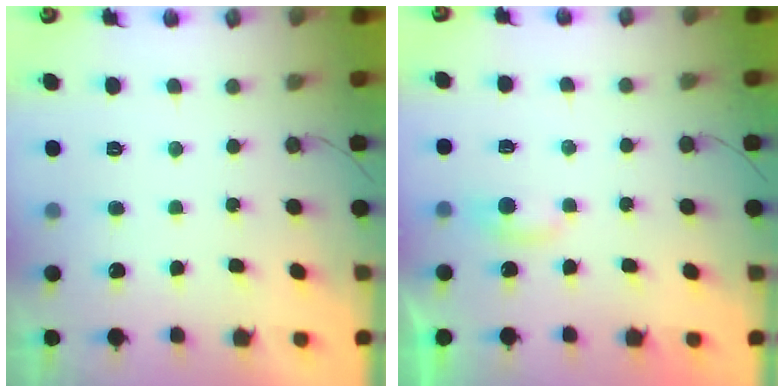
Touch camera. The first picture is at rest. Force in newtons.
{"total": 2.8, "press": 2.8, "slide": 0.3}